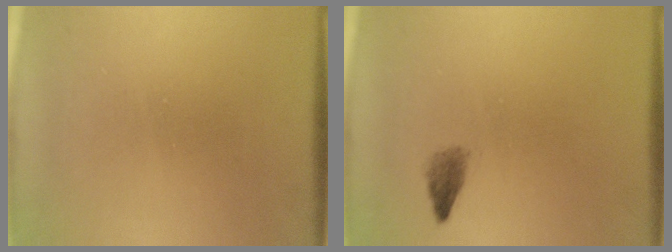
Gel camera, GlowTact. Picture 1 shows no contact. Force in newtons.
{"total": 1.5}